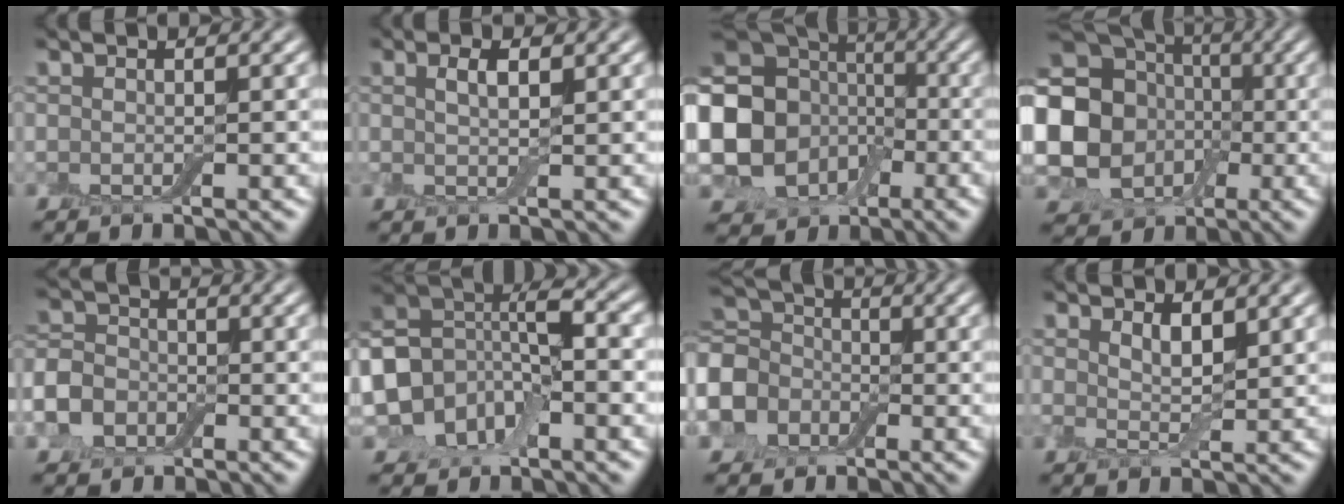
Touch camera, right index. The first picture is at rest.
{"total": 1.8, "force": [0.6, 0.4, 1.7], "torque": [-0.033, -0.002, 0.010]}
{"total": 13.4, "force": [-2.7, 11.1, 7.1], "torque": [-0.143, -0.023, -0.075]}
{"total": 14.4, "force": [-0.3, 12.8, 6.5], "torque": [-0.149, -0.007, -0.035]}
{"total": 5.9, "force": [-2.6, 4.7, 2.4], "torque": [-0.043, -0.009, -0.071]}
{"total": 8.6, "force": [-2.7, 5.9, 5.6], "torque": [-0.099, 0.009, -0.065]}
{"total": 7.4, "force": [-2.3, 6.0, 3.6], "torque": [-0.094, -0.003, -0.062]}
{"total": 1.8, "force": [1.1, 0.4, 1.4], "torque": [-0.028, -0.008, 0.020]}